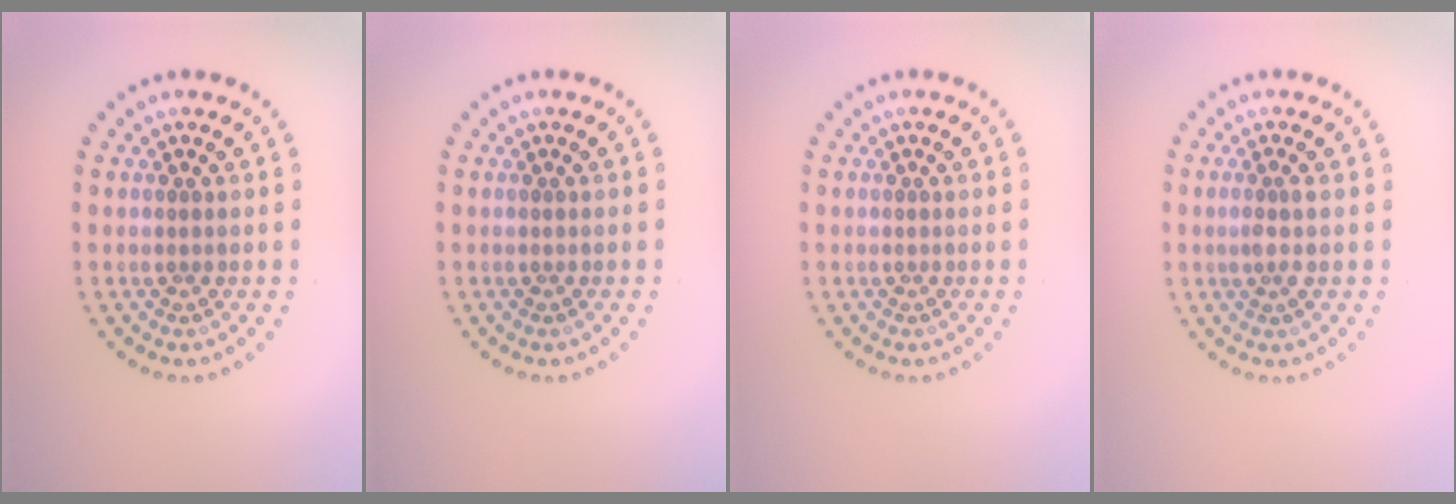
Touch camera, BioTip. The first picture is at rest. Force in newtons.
{"total": 0.0}
{"total": 0.0}
{"total": 1.5, "press": 1.1, "slide": 1.0}